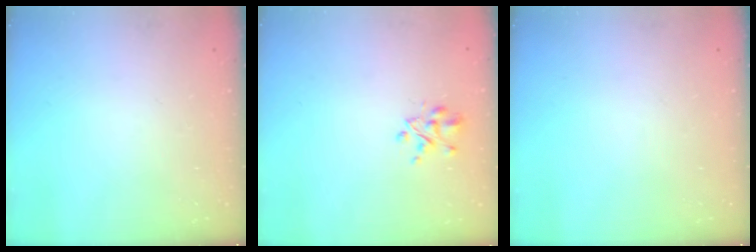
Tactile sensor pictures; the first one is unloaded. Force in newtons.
{"total": 3.2, "press": 3.1, "slide": 0.7}
{"total": 0.0}